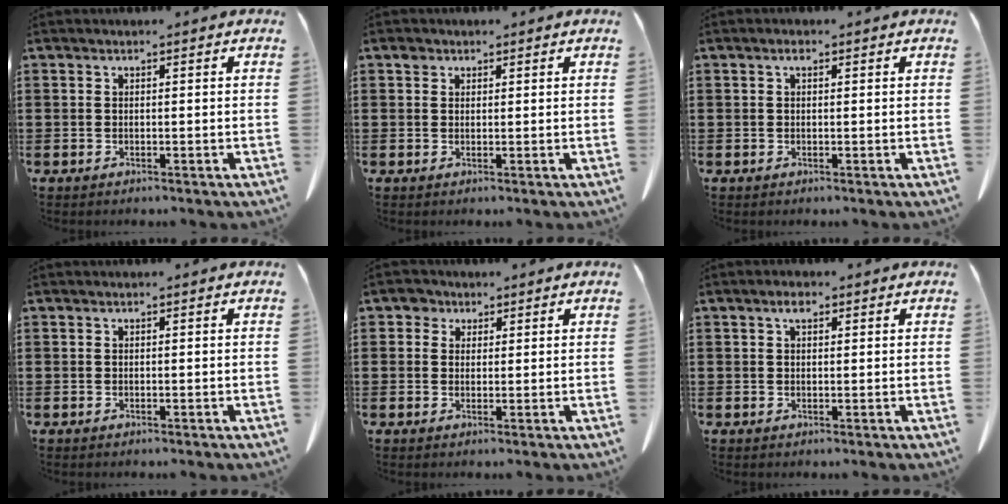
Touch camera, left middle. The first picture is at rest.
{"total": 1.3, "force": [0.8, 1.0, 0.3], "torque": [-0.009, 0.004, 0.016]}
{"total": 0.9, "force": [0.3, 0.4, 0.7], "torque": [-0.016, 0.004, 0.005]}
{"total": 0.0}
{"total": 2.2, "force": [1.4, 1.7, 0.4], "torque": [-0.007, 0.004, 0.023]}
{"total": 2.0, "force": [1.0, 1.0, 1.4], "torque": [-0.032, 0.006, 0.018]}